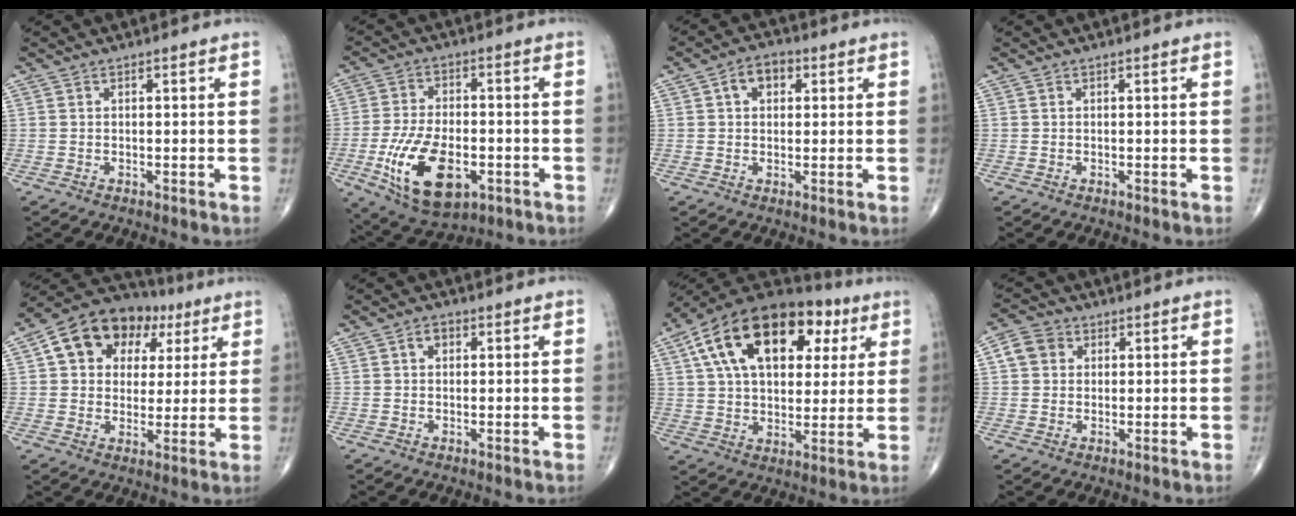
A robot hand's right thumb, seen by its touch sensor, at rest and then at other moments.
{"total": 15.8, "force": [-5.1, 8.3, 12.5], "torque": [-0.218, 0.005, -0.079]}
{"total": 5.1, "force": [1.5, 3.5, 3.3], "torque": [-0.037, 0.011, 0.018]}
{"total": 0.0}
{"total": 16.0, "force": [5.7, 12.0, 8.9], "torque": [-0.104, 0.016, 0.085]}
{"total": 2.1, "force": [0.5, 1.5, 1.2], "torque": [-0.013, 0.008, 0.006]}
{"total": 24.9, "force": [9.4, 14.4, 18.0], "torque": [-0.287, 0.022, 0.149]}
{"total": 4.8, "force": [1.2, 4.2, 2.1], "torque": [-0.025, 0.008, 0.015]}